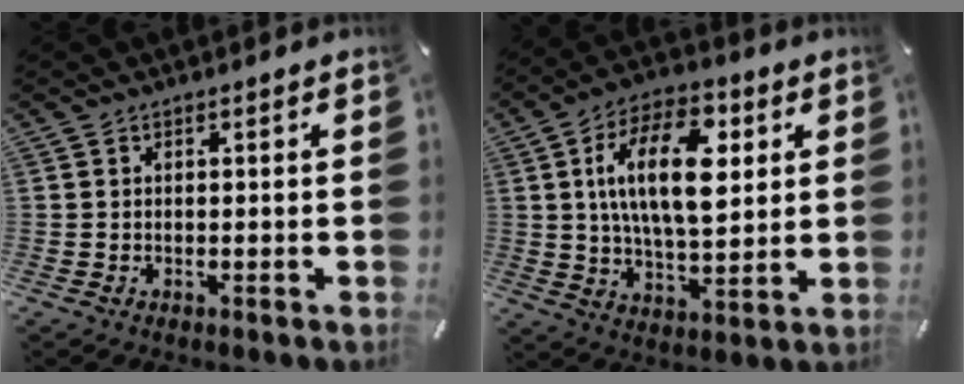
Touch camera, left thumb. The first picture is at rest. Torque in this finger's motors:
{"motor_torque": [2.55, 2.38, 2.16, -0.61, 0.25]}